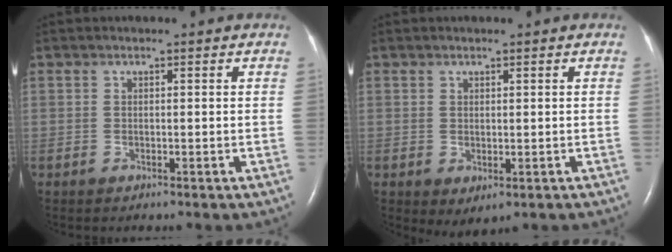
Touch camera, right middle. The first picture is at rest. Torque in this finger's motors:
{"motor_torque": [0.20, -0.17, 0.12, 0.02]}